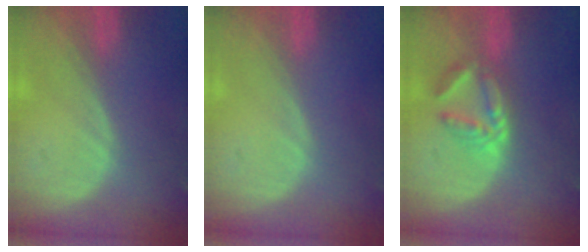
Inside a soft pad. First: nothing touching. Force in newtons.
{"total": 0.0}
{"total": 6.0, "press": 5.4, "slide": 2.7}